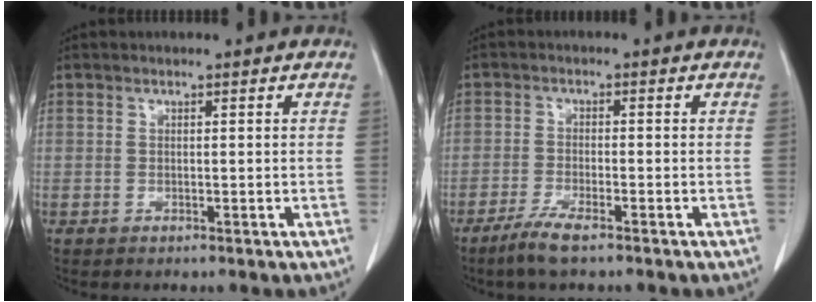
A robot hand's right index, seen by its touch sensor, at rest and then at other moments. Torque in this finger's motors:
{"motor_torque": [0.51, -0.30, 0.13, 0.02]}